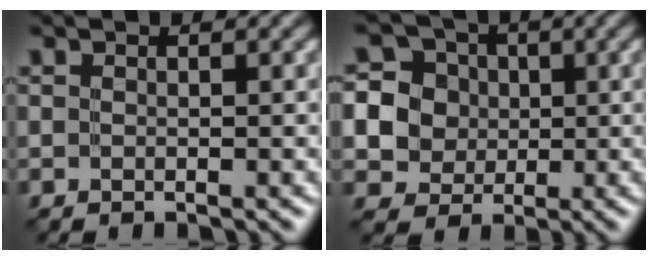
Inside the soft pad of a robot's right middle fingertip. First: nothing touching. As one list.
[{"total": 9.8, "force": [0.6, 9.2, 3.3], "torque": [-0.094, 0.029, 0.012]}]